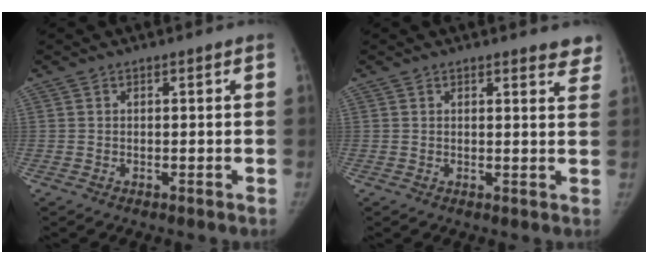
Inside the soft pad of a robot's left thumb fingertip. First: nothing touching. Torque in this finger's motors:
{"motor_torque": [-0.03, -0.05, 0.47, 0.01, 0.02]}